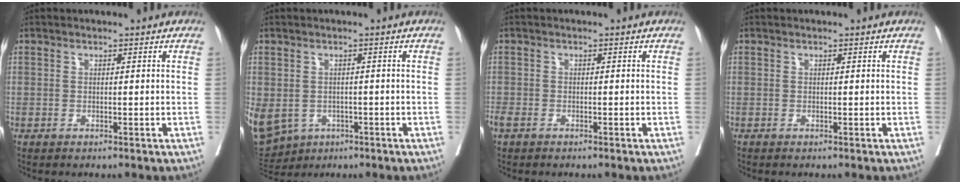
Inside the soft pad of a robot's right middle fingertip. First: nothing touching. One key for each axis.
{"total": 22.6, "fx": -8.3, "fy": 18.7, "fz": 9.6, "tx": -0.350, "ty": -0.019, "tz": -0.112}
{"total": 2.2, "fx": -1.5, "fy": 0.8, "fz": 1.5, "tx": -0.046, "ty": -0.001, "tz": -0.026}
{"total": 0.0}